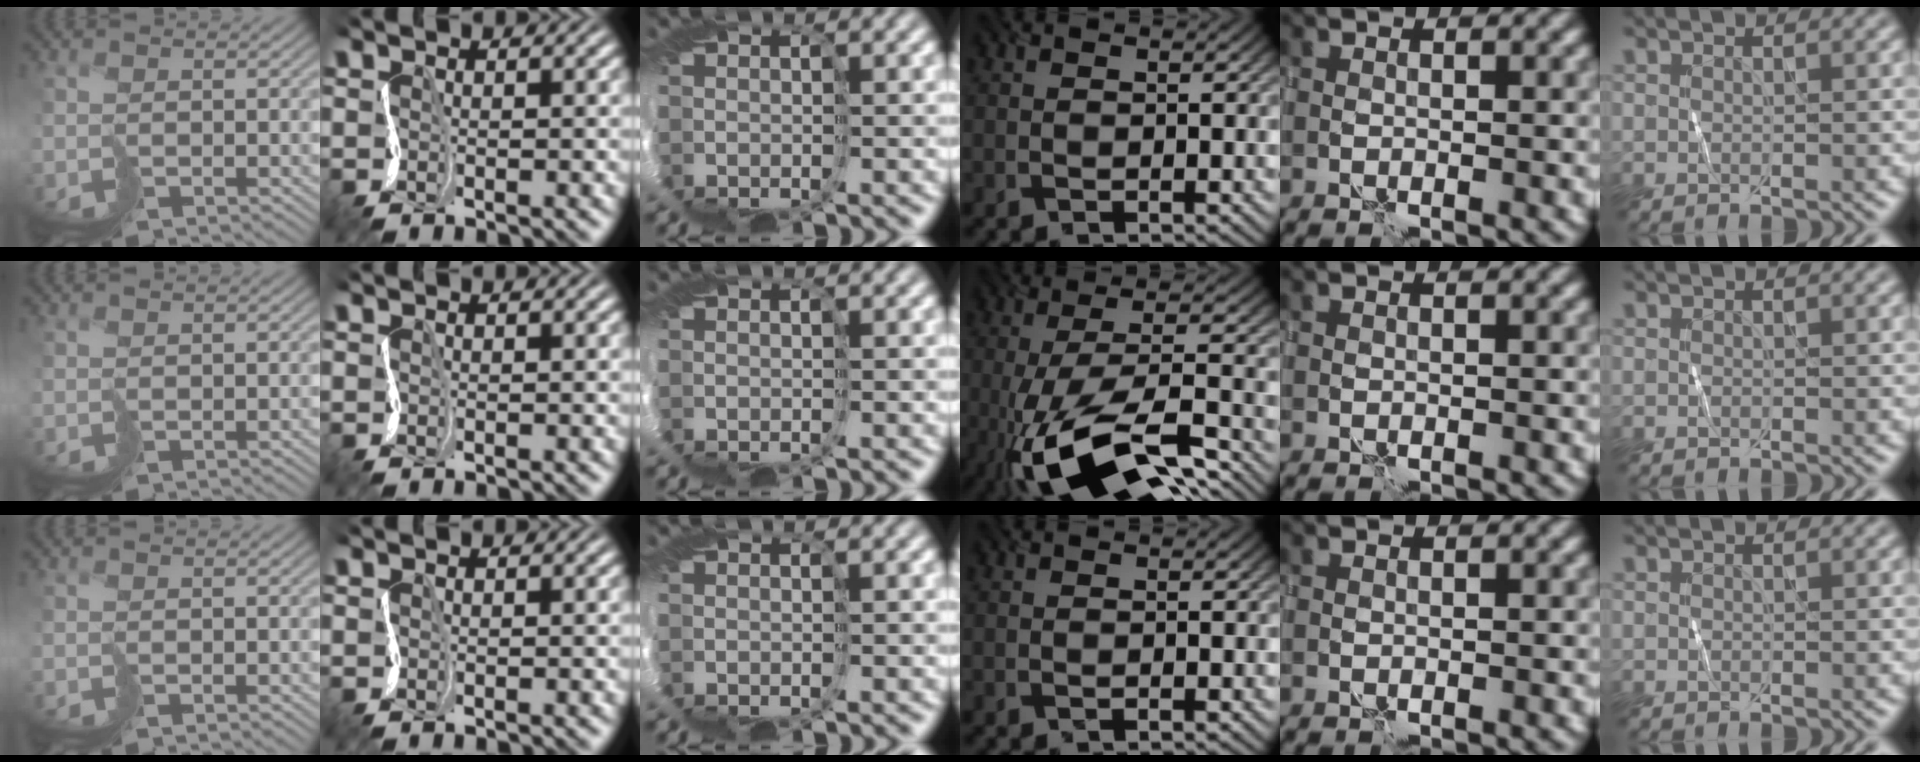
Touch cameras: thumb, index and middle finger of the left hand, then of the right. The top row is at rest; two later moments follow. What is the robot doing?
{"motion": "cut", "object": "paper bag"}